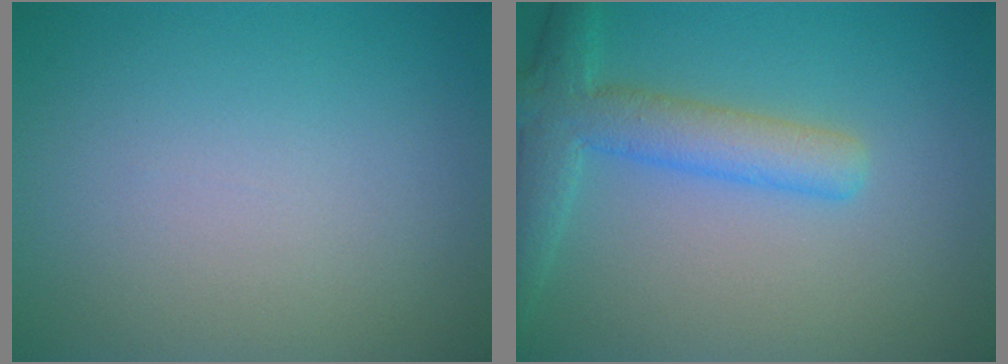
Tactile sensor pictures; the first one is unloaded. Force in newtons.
{"total": 4.6, "press": 4.6, "slide": 0.2}